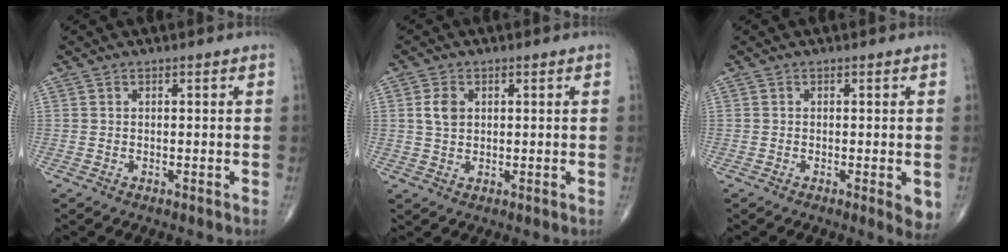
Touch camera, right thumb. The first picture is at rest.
{"total": 3.5, "force": [0.8, 2.5, 2.3], "torque": [-0.039, -0.001, 0.017]}
{"total": 3.3, "force": [-0.9, 0.8, 3.1], "torque": [-0.040, -0.008, -0.017]}